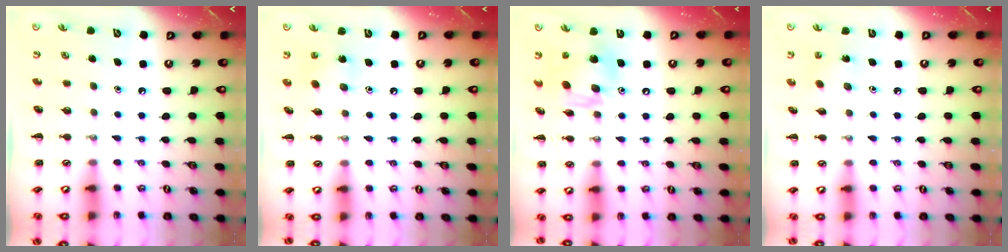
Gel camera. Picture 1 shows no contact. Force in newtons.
{"total": 5.5, "press": 5.3, "slide": 1.3}
{"total": 13.4, "press": 12.8, "slide": 3.9}
{"total": 2.7, "press": 2.6, "slide": 0.8}